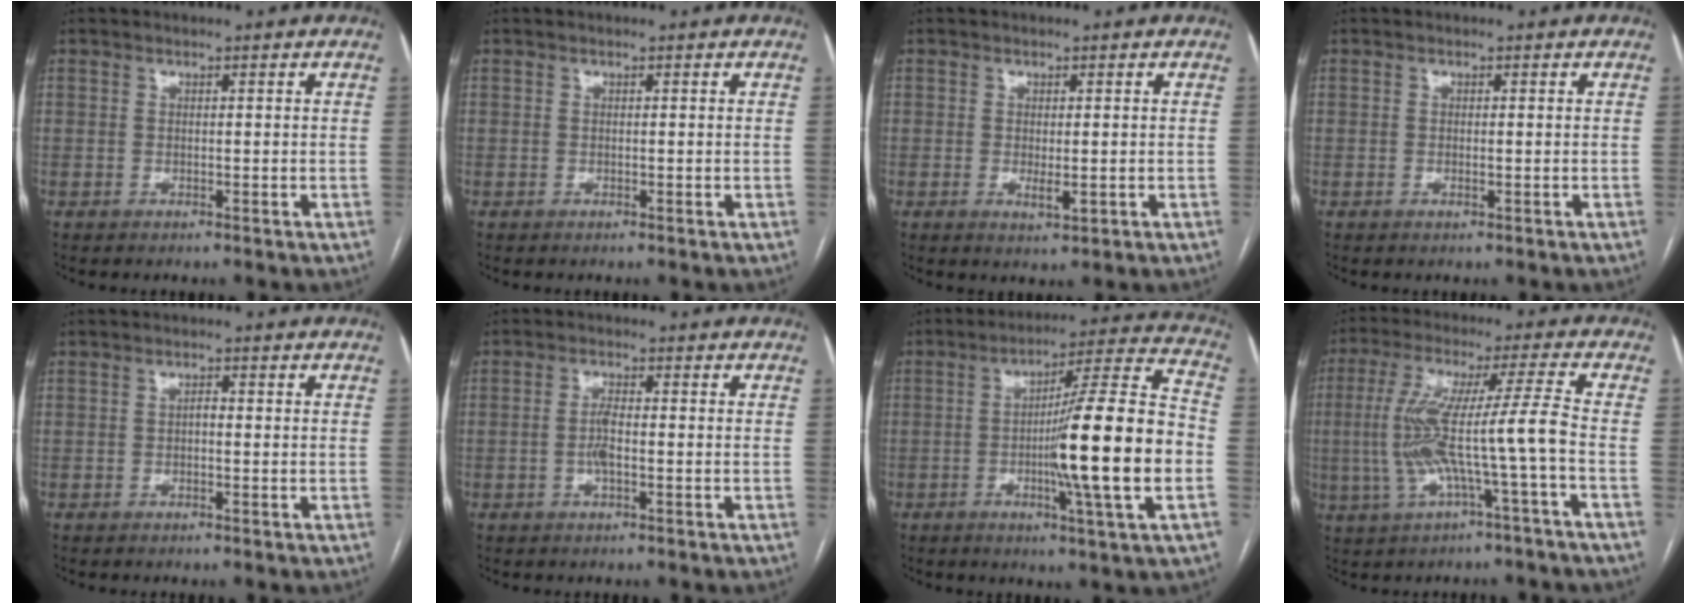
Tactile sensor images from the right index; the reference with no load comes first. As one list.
[{"total": 0.0}, {"total": 2.3, "force": [-0.4, 0.8, 2.1], "torque": [-0.036, -0.005, -0.002]}, {"total": 0.6, "force": [-0.1, 0.2, 0.5], "torque": [-0.013, -0.002, 0.000]}, {"total": 0.9, "force": [-0.2, 0.4, 0.8], "torque": [-0.012, 0.004, -0.004]}, {"total": 2.8, "force": [-0.7, 0.6, 2.6], "torque": [-0.058, 0.001, -0.014]}, {"total": 18.6, "force": [-3.6, -0.5, 18.2], "torque": [-0.284, -0.002, -0.063]}, {"total": 11.0, "force": [-2.4, -0.7, 10.7], "torque": [-0.224, 0.022, -0.043]}]